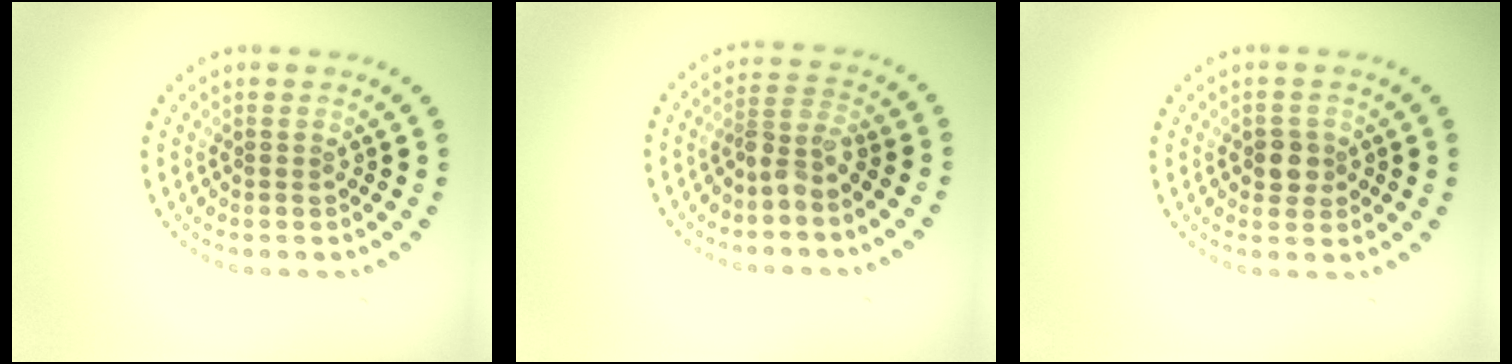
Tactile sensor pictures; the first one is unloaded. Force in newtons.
{"total": 2.4, "press": 1.9, "slide": 1.4}
{"total": 1.9, "press": 1.7, "slide": 0.7}